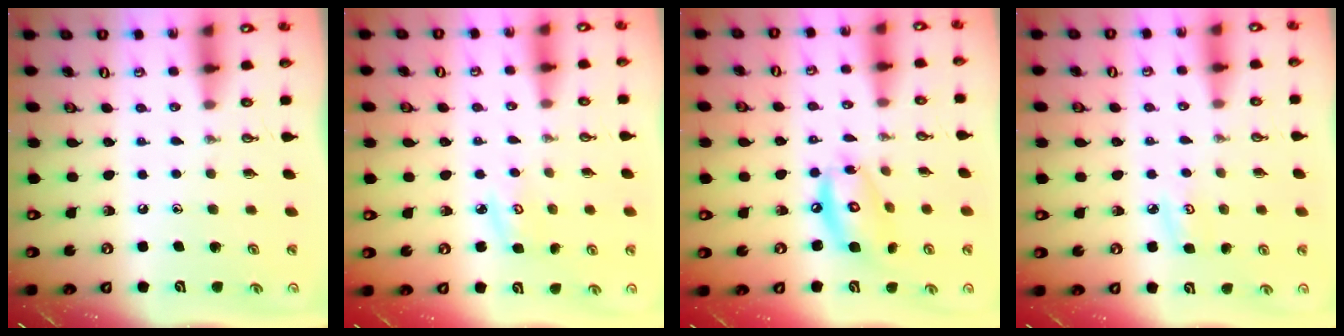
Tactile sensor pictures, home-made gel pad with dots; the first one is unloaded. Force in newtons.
{"total": 4.0, "press": 3.9, "slide": 0.3}
{"total": 11.5, "press": 11.5, "slide": 0.8}
{"total": 3.8, "press": 3.8, "slide": 0.4}